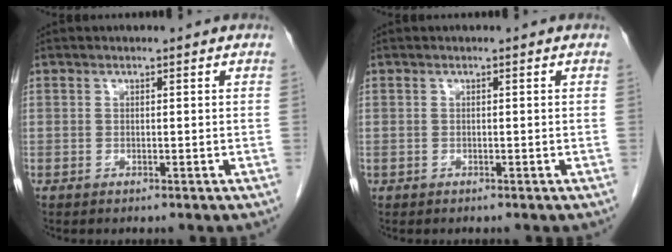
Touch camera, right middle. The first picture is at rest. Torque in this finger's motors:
{"motor_torque": [1.07, -1.07, 0.33, 0.08]}